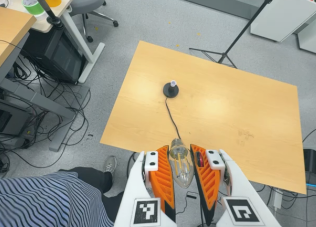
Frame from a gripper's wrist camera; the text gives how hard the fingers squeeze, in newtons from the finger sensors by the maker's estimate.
{"total": 22.7, "left": 24.4, "right": 21.1}